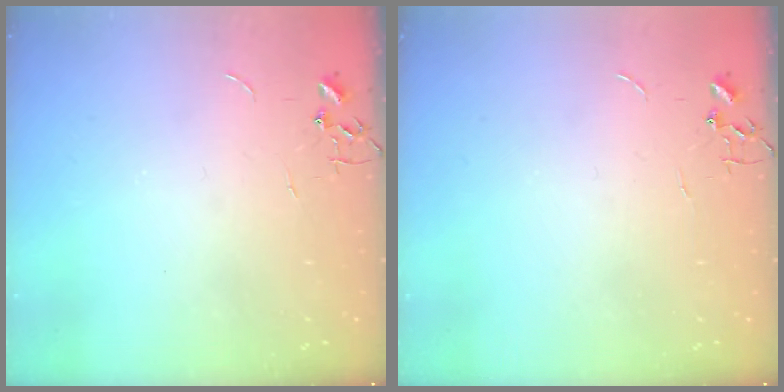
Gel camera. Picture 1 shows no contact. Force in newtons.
{"total": 0.0}